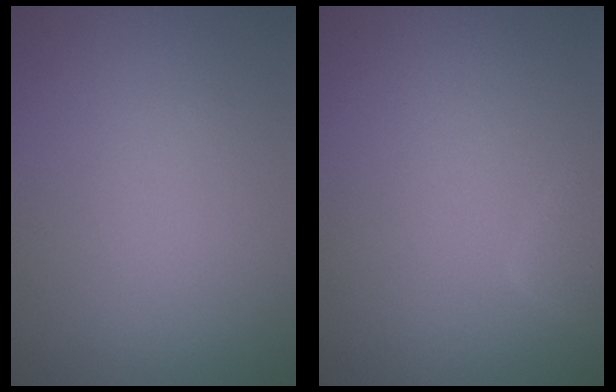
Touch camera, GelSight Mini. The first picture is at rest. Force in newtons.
{"total": 1.8, "press": 1.8, "slide": 0.1}